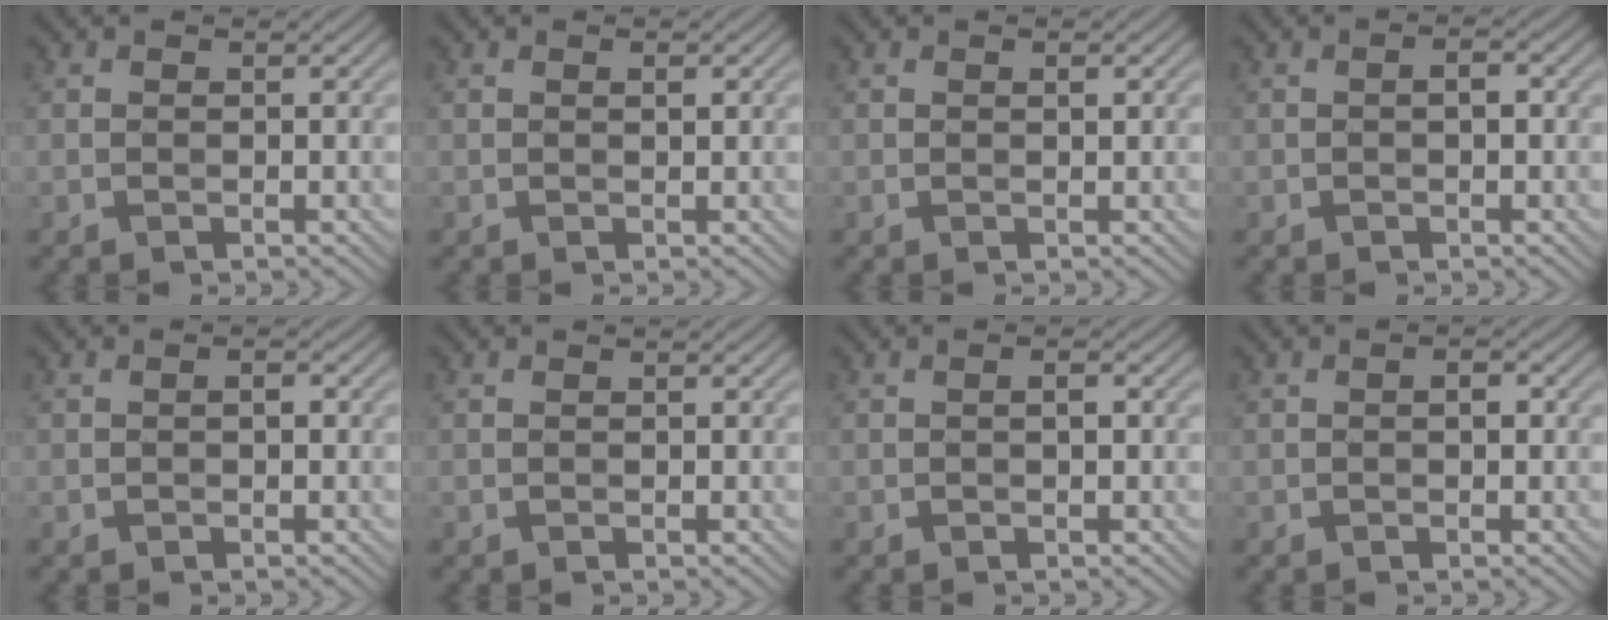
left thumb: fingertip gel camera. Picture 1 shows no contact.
{"total": 0.7, "force": [0.2, 0.2, 0.6], "torque": [-0.008, -0.001, 0.003]}
{"total": 0.6, "force": [0.2, 0.2, 0.5], "torque": [-0.007, -0.001, 0.003]}
{"total": 1.3, "force": [-0.1, 0.5, 1.2], "torque": [-0.020, 0.005, -0.004]}
{"total": 1.0, "force": [-0.1, 0.4, 0.9], "torque": [-0.015, 0.003, -0.003]}
{"total": 0.0}
{"total": 1.1, "force": [0.0, 0.3, 1.0], "torque": [-0.018, 0.002, -0.001]}
{"total": 1.4, "force": [0.0, 0.6, 1.2], "torque": [-0.015, 0.003, -0.003]}